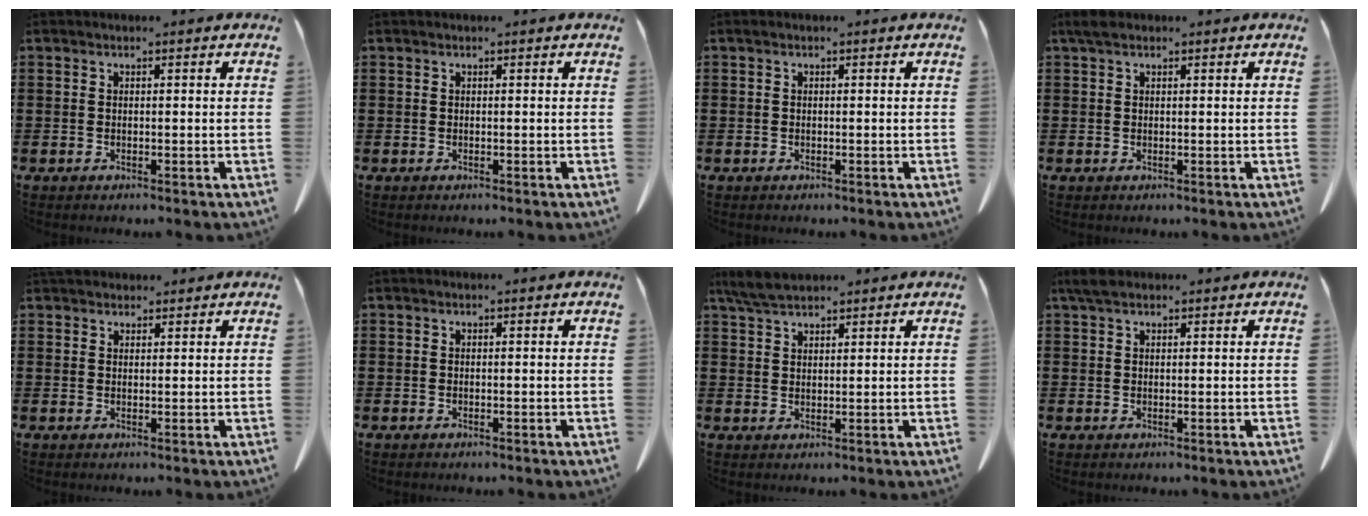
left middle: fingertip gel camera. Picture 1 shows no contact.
{"total": 0.0}
{"total": 0.5, "force": [0.0, 0.5, 0.2], "torque": [-0.005, 0.002, -0.001]}
{"total": 1.6, "force": [1.1, 0.9, 0.7], "torque": [-0.020, 0.004, 0.022]}
{"total": 2.4, "force": [2.2, 0.9, 0.6], "torque": [-0.017, 0.001, 0.044]}
{"total": 0.0}
{"total": 4.0, "force": [3.4, 1.1, 1.7], "torque": [-0.044, -0.003, 0.066]}
{"total": 2.4, "force": [1.7, 1.2, 1.2], "torque": [-0.031, 0.004, 0.034]}